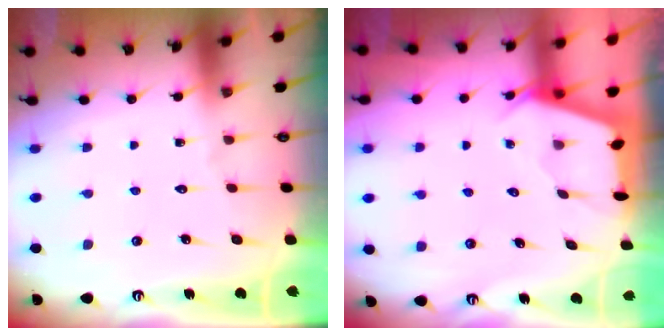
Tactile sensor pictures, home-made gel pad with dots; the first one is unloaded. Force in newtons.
{"total": 2.5, "press": 2.5, "slide": 0.3}